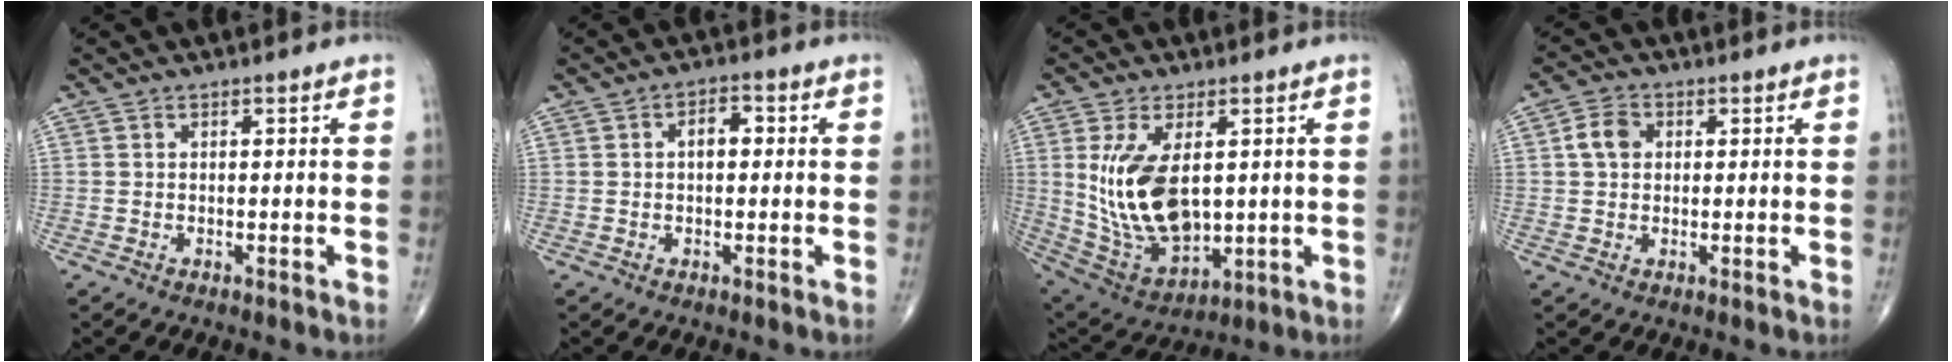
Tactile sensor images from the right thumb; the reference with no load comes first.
{"total": 3.8, "force": [0.4, 2.2, 3.0], "torque": [-0.043, 0.012, 0.002]}
{"total": 16.1, "force": [1.9, 8.9, 13.3], "torque": [-0.241, -0.017, 0.060]}
{"total": 4.3, "force": [0.8, 3.3, 2.5], "torque": [-0.043, 0.007, 0.011]}